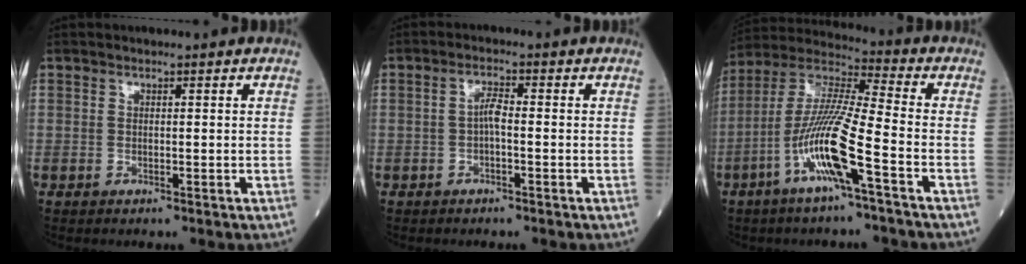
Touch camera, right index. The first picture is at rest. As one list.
[{"total": 2.3, "force": [-0.5, 0.5, 2.2], "torque": [-0.038, 0.004, -0.010]}, {"total": 12.9, "force": [-5.0, 0.3, 11.9], "torque": [-0.244, 0.001, -0.103]}]